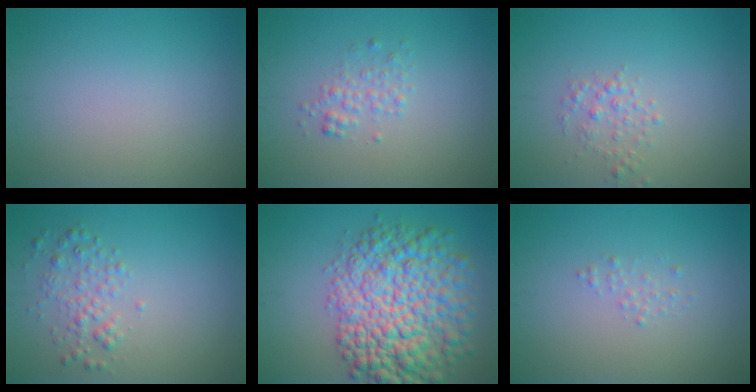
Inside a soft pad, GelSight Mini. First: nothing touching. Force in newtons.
{"total": 1.5, "press": 1.5, "slide": 0.0}
{"total": 1.5, "press": 1.5, "slide": 0.0}
{"total": 2.0, "press": 2.0, "slide": 0.1}
{"total": 11.1, "press": 11.1, "slide": 0.3}
{"total": 0.8, "press": 0.8, "slide": 0.0}